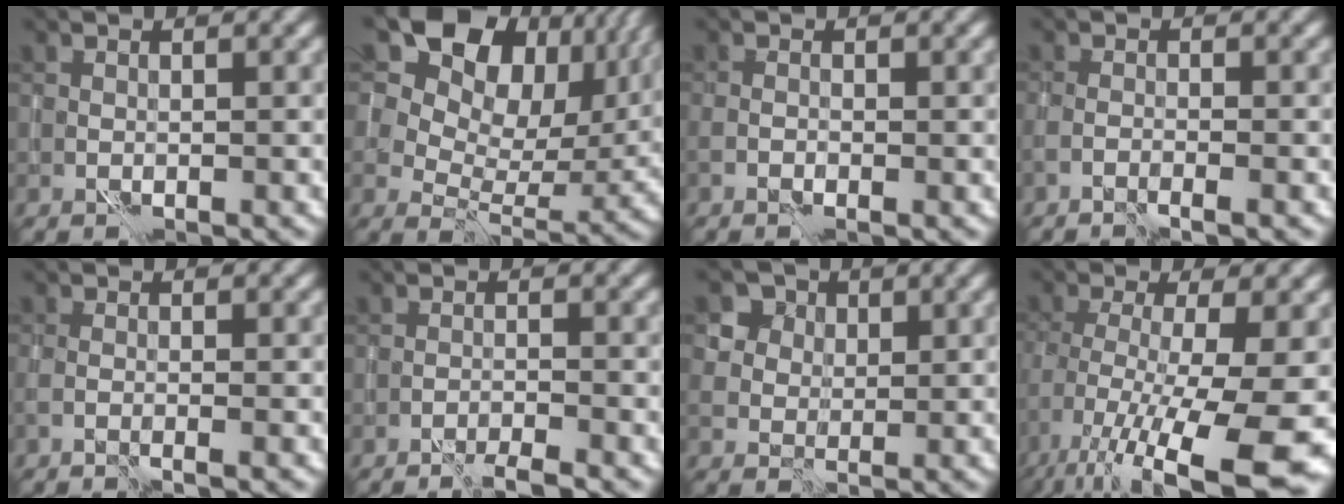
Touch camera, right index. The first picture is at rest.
{"total": 18.3, "force": [9.8, 11.2, 10.7], "torque": [-0.198, 0.067, 0.160]}
{"total": 0.8, "force": [-0.4, 0.4, 0.6], "torque": [-0.013, 0.002, -0.010]}
{"total": 1.4, "force": [-1.1, 0.0, 0.8], "torque": [-0.015, -0.001, -0.026]}
{"total": 1.3, "force": [-0.8, 0.2, 1.0], "torque": [-0.014, -0.002, -0.021]}
{"total": 2.1, "force": [-1.8, 0.0, 1.0], "torque": [-0.015, 0.006, -0.037]}
{"total": 5.3, "force": [2.3, 4.5, 1.9], "torque": [-0.038, 0.009, 0.030]}
{"total": 14.5, "force": [-6.3, 4.4, 12.2], "torque": [-0.220, -0.018, -0.088]}